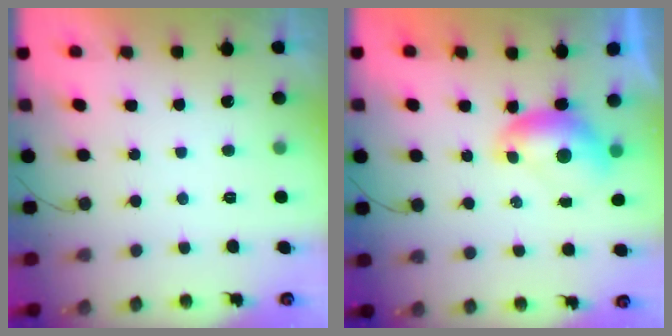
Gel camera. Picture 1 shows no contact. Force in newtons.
{"total": 6.5, "press": 6.5, "slide": 0.7}